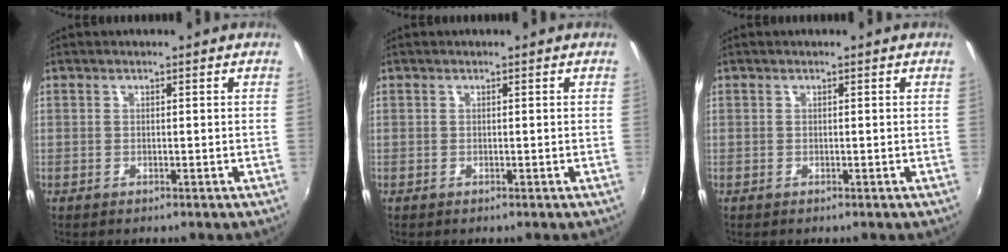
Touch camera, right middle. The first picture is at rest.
{"total": 0.0}
{"total": 0.0}